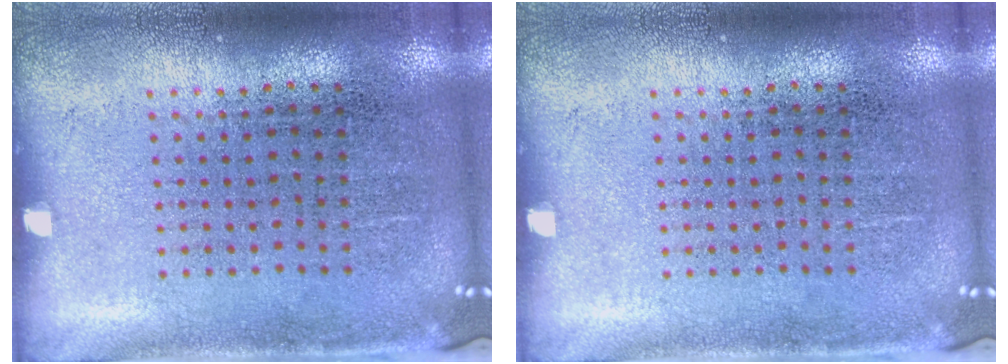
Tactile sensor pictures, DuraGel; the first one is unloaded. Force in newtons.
{"total": 0.0}